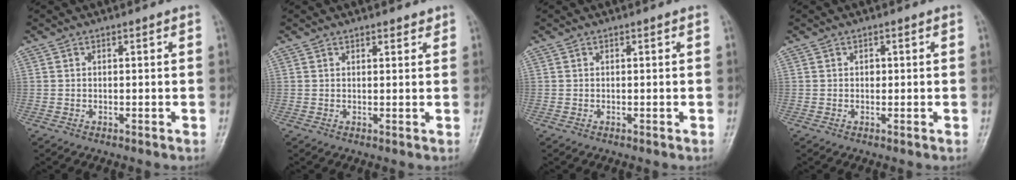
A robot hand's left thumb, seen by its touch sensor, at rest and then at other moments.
{"total": 1.8, "force": [1.5, 0.8, 0.8], "torque": [-0.002, -0.007, 0.017]}
{"total": 0.0}
{"total": 0.8, "force": [0.1, 0.7, 0.4], "torque": [0.000, 0.003, 0.000]}